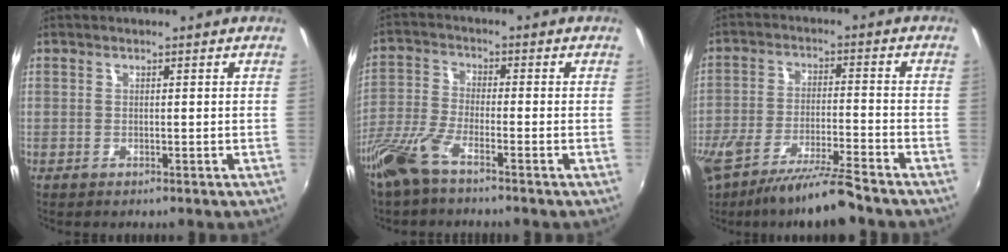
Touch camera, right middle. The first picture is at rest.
{"total": 8.1, "force": [-5.9, 1.6, 5.4], "torque": [-0.122, -0.012, -0.123]}
{"total": 12.8, "force": [-10.4, 0.8, 7.4], "torque": [-0.159, -0.027, -0.181]}